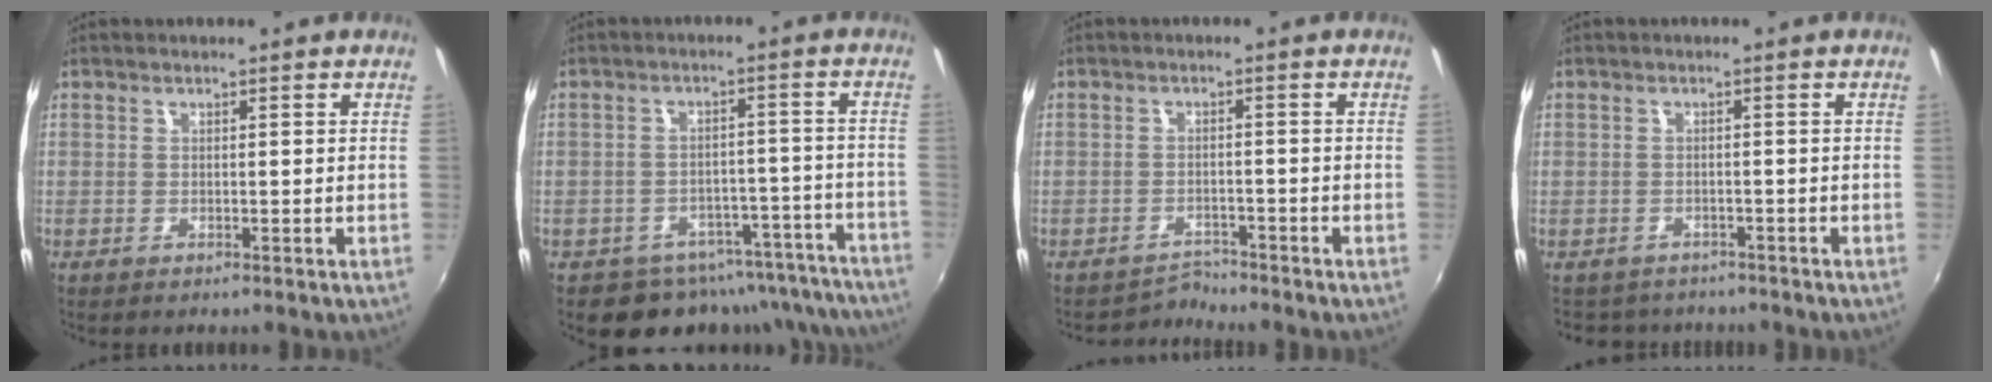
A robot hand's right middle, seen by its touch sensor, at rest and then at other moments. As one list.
[{"total": 15.7, "force": [-13.4, 7.5, 3.5], "torque": [-0.054, 0.039, -0.144]}, {"total": 2.8, "force": [-2.6, 0.3, -1.0], "torque": [0.011, 0.007, -0.045]}, {"total": 4.0, "force": [-2.8, 2.8, 0.0], "torque": [0.000, 0.014, -0.043]}]